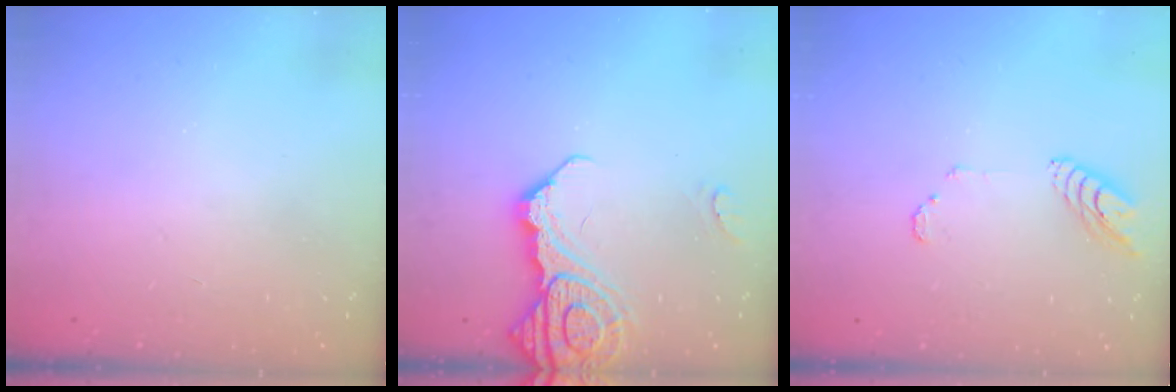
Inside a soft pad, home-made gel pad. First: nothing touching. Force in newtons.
{"total": 15.5, "press": 15.3, "slide": 1.8}
{"total": 6.3, "press": 6.3, "slide": 0.4}